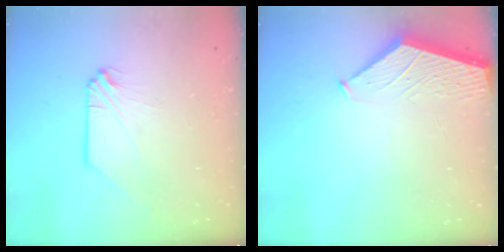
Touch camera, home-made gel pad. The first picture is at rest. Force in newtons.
{"total": 1.8, "press": 1.8, "slide": 0.2}